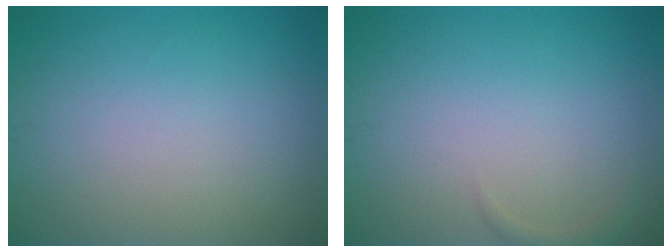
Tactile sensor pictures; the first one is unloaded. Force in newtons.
{"total": 1.0, "press": 1.0, "slide": 0.1}